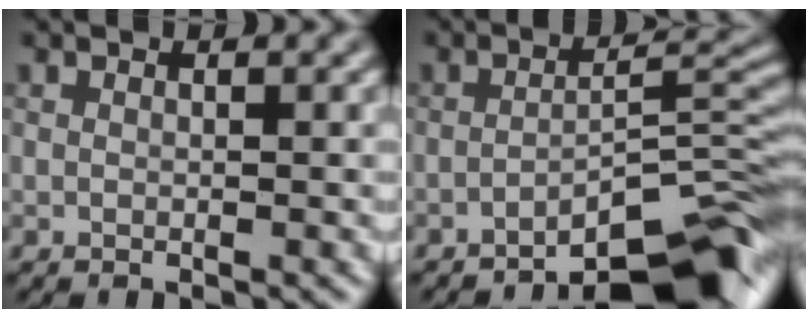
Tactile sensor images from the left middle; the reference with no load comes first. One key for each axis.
{"total": 6.9, "fx": -5.0, "fy": 0.9, "fz": 4.6, "tx": -0.061, "ty": 0.013, "tz": -0.074}